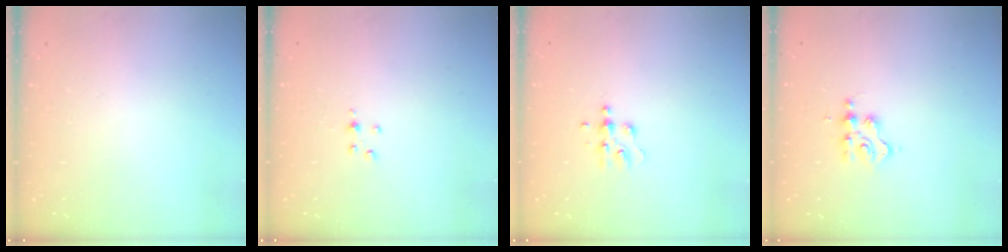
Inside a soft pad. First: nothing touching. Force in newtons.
{"total": 2.6, "press": 2.6, "slide": 0.3}
{"total": 5.5, "press": 5.5, "slide": 0.7}
{"total": 2.7, "press": 2.7, "slide": 0.4}